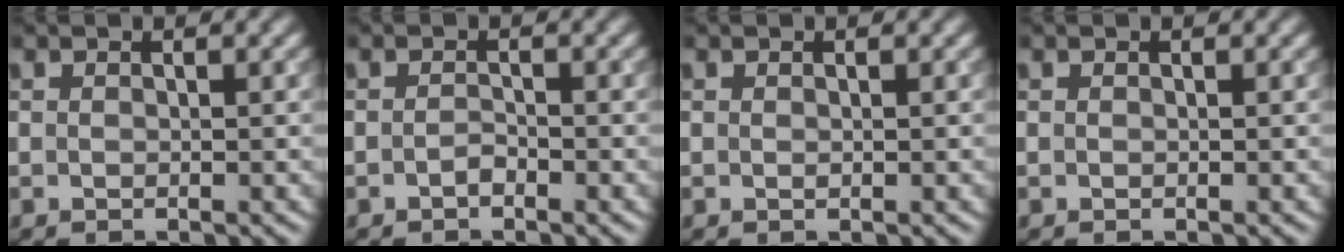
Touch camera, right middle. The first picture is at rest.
{"total": 0.7, "force": [-0.5, 0.3, 0.4], "torque": [-0.009, 0.001, -0.010]}
{"total": 0.0}
{"total": 0.0}